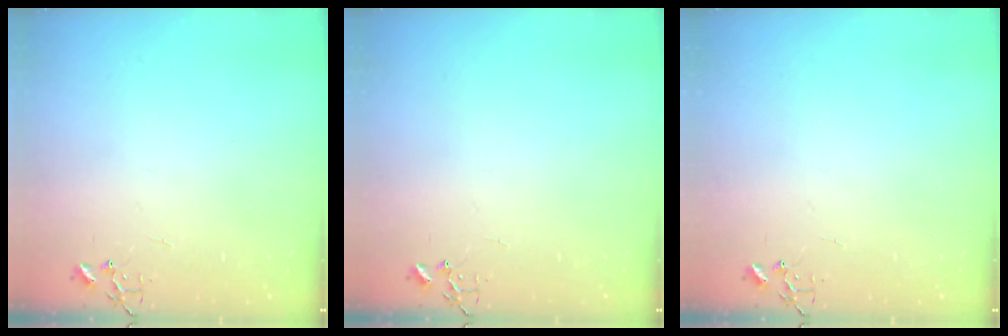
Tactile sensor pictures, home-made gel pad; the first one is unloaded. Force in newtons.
{"total": 0.0}
{"total": 0.0}